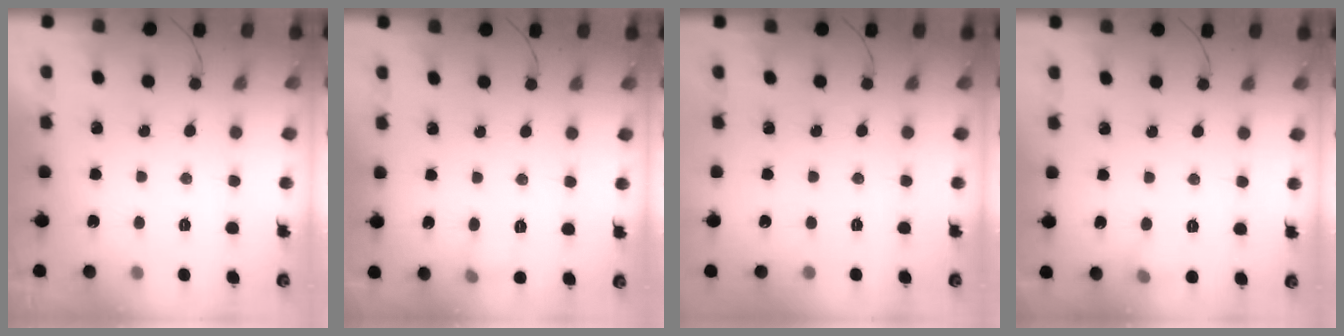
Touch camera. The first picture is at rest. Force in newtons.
{"total": 5.1, "press": 4.8, "slide": 1.6}
{"total": 0.0}
{"total": 6.0, "press": 5.9, "slide": 1.4}